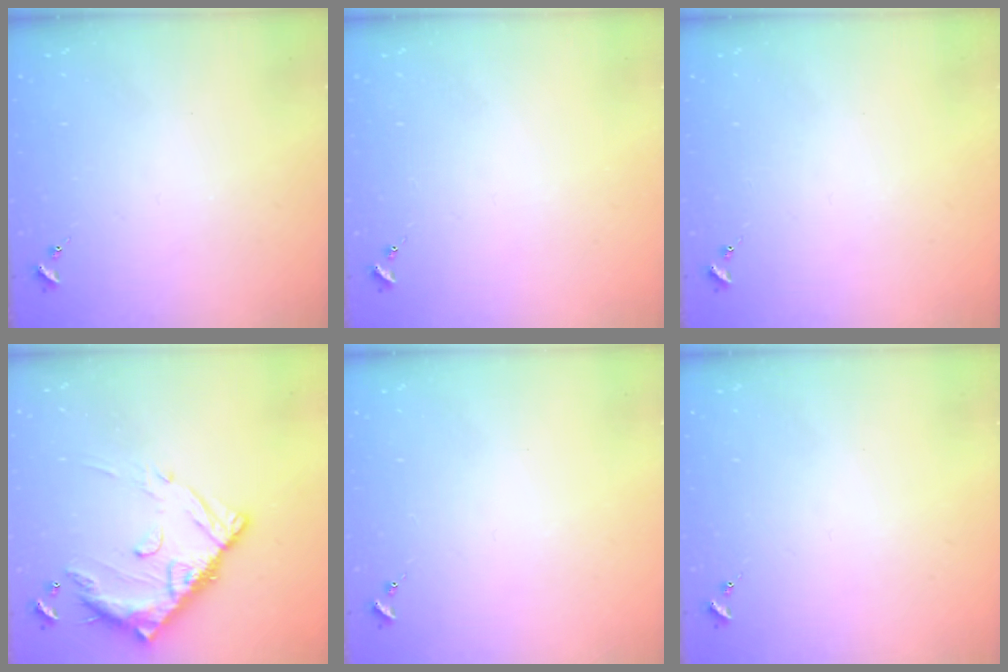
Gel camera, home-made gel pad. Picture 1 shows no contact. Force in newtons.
{"total": 0.0}
{"total": 0.0}
{"total": 16.1, "press": 16.0, "slide": 1.3}
{"total": 0.0}
{"total": 0.0}